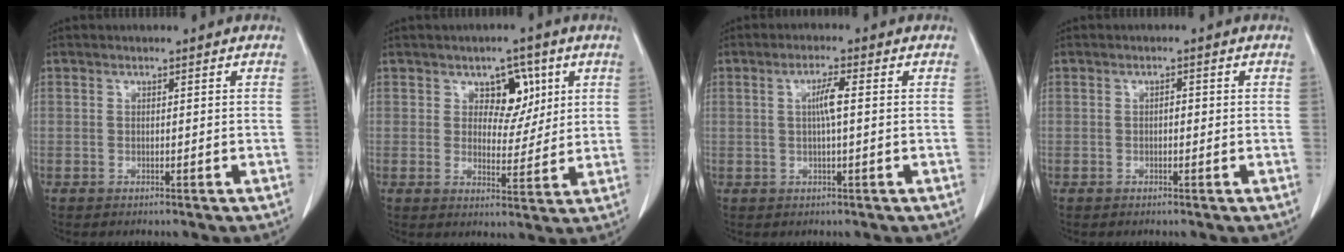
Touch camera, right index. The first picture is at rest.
{"total": 5.8, "force": [2.6, 3.8, 3.6], "torque": [-0.042, 0.006, 0.038]}
{"total": 3.2, "force": [0.4, 0.3, 3.2], "torque": [-0.062, 0.003, 0.006]}
{"total": 0.9, "force": [-0.1, 0.4, 0.7], "torque": [-0.013, 0.002, -0.004]}